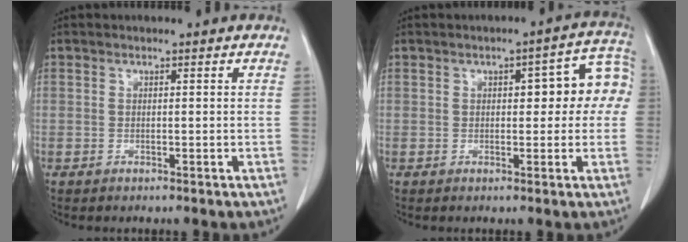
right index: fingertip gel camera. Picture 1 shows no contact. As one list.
[{"total": 8.3, "force": [1.1, 3.2, 7.6], "torque": [-0.083, 0.042, 0.010]}]